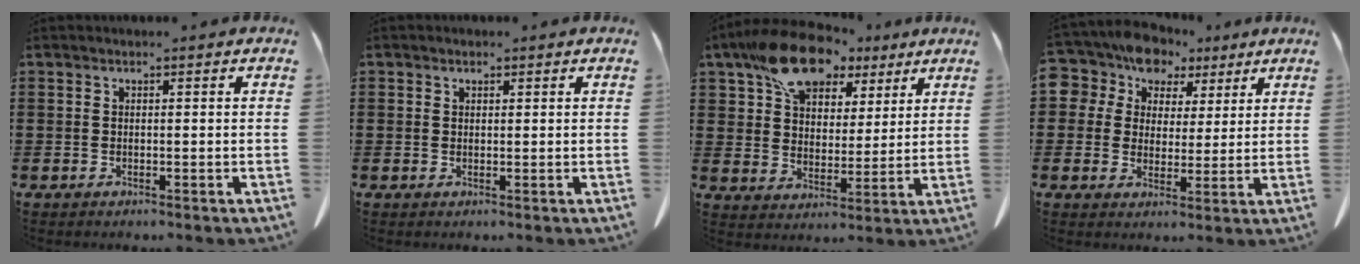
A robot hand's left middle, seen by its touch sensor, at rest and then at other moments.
{"total": 0.9, "force": [0.7, 0.6, 0.2], "torque": [-0.006, 0.001, 0.015]}
{"total": 13.6, "force": [9.9, 7.1, 6.1], "torque": [-0.127, -0.028, 0.186]}
{"total": 7.6, "force": [5.6, 5.1, 0.5], "torque": [-0.052, -0.029, 0.102]}